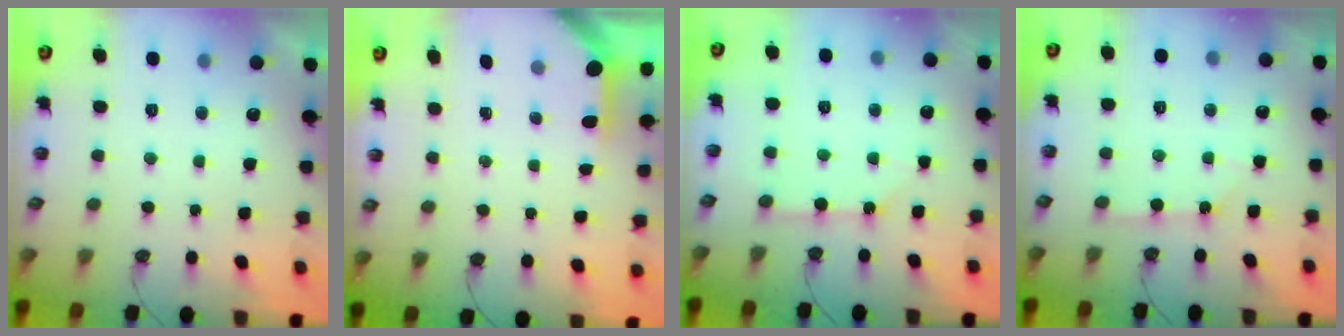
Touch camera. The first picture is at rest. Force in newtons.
{"total": 3.1, "press": 3.1, "slide": 0.4}
{"total": 2.6, "press": 2.6, "slide": 0.1}
{"total": 1.0, "press": 1.0, "slide": 0.1}